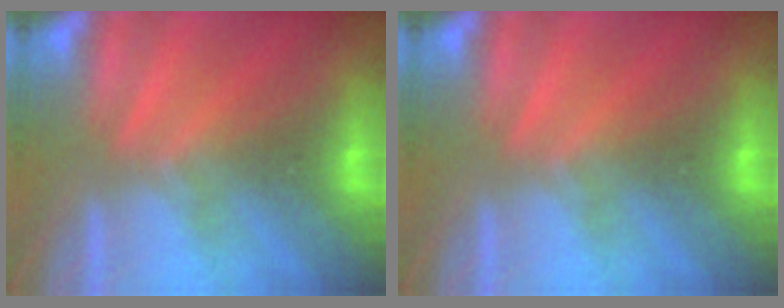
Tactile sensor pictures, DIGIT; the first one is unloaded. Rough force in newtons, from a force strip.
{"total": 0.0}